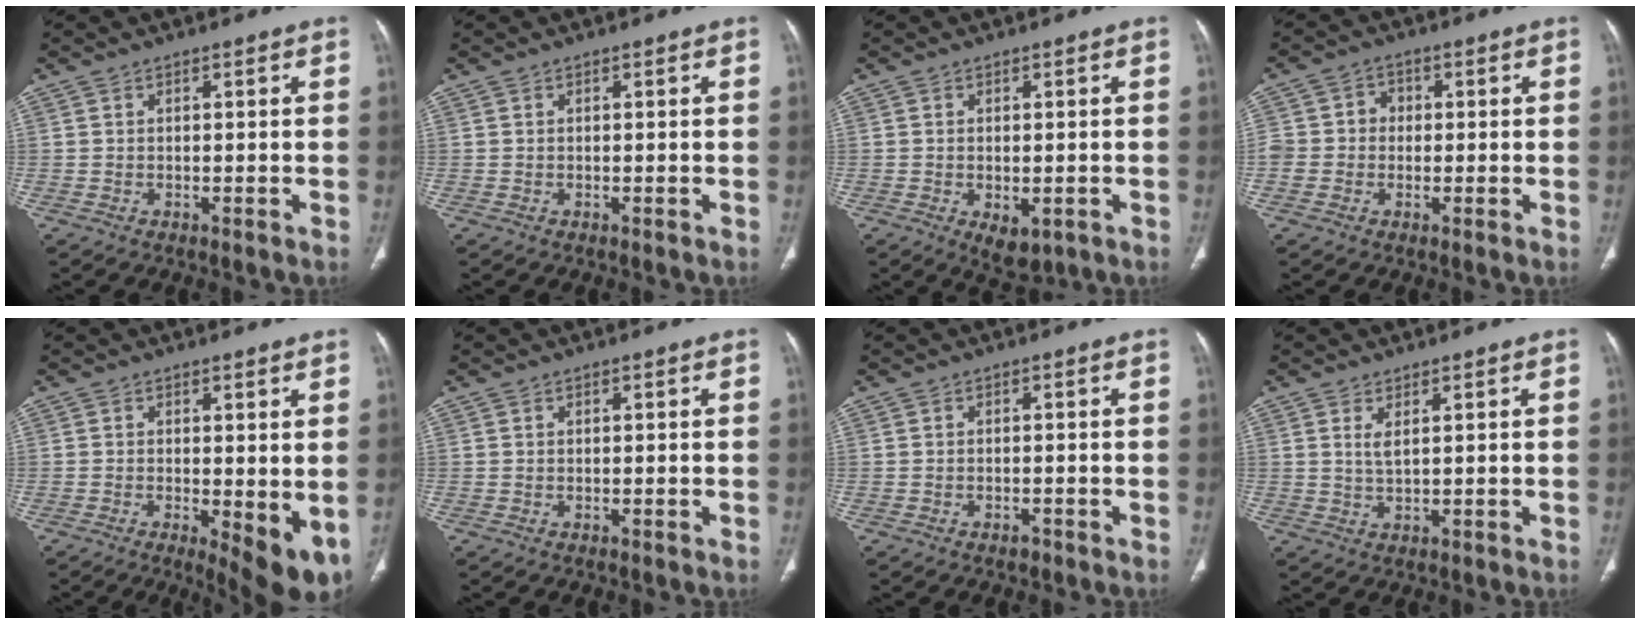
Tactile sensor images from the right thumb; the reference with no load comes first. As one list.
[{"total": 0.0}, {"total": 4.8, "force": [-1.5, 2.6, 3.7], "torque": [-0.051, -0.006, -0.010]}, {"total": 5.3, "force": [-0.3, 4.8, 2.2], "torque": [-0.020, 0.022, -0.010]}, {"total": 8.7, "force": [-1.5, 2.9, 8.0], "torque": [-0.108, -0.023, -0.014]}, {"total": 0.0}, {"total": 1.1, "force": [-0.8, 0.6, 0.4], "torque": [-0.007, 0.003, -0.012]}, {"total": 2.2, "force": [0.9, 0.6, 1.9], "torque": [-0.042, -0.009, 0.023]}]